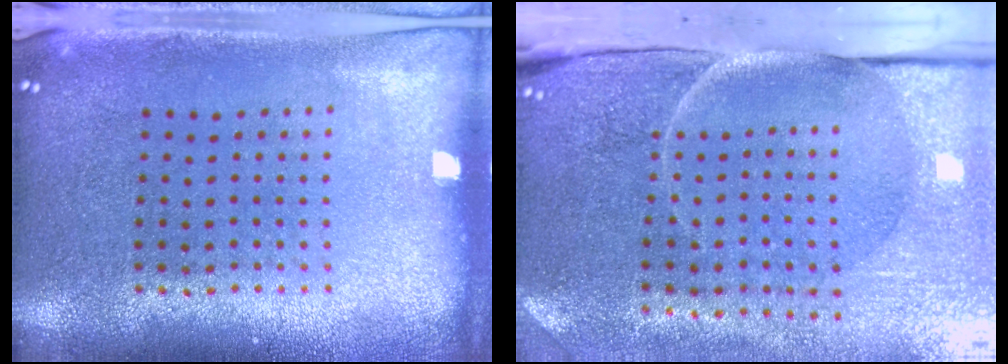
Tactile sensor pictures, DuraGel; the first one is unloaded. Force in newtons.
{"total": 5.1, "press": 4.1, "slide": 3.0}